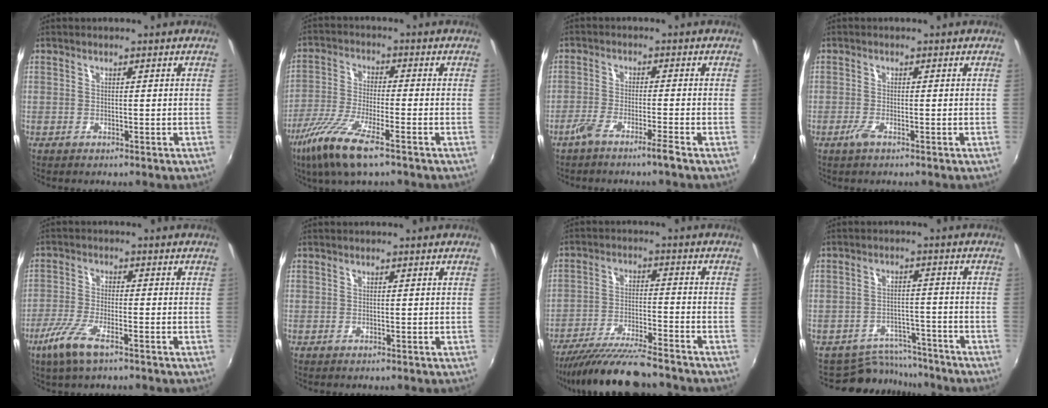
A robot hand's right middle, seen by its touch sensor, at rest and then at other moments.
{"total": 11.4, "force": [-7.2, 2.1, 8.6], "torque": [-0.190, -0.027, -0.145]}
{"total": 4.3, "force": [-3.3, -0.5, 2.7], "torque": [-0.073, -0.003, -0.066]}
{"total": 1.8, "force": [-1.1, 0.2, 1.4], "torque": [-0.029, -0.005, -0.023]}
{"total": 7.3, "force": [-4.6, 1.6, 5.4], "torque": [-0.130, -0.015, -0.090]}
{"total": 0.0}
{"total": 14.2, "force": [-12.6, 1.2, 6.5], "torque": [-0.141, -0.031, -0.211]}
{"total": 8.1, "force": [-7.5, 3.0, -0.1], "torque": [-0.008, 0.020, -0.108]}